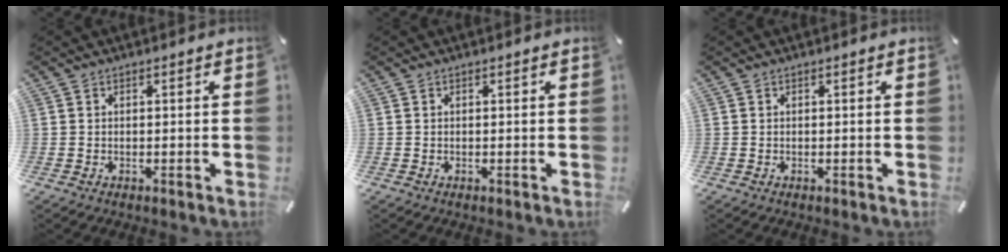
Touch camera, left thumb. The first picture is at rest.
{"total": 0.0}
{"total": 0.0}